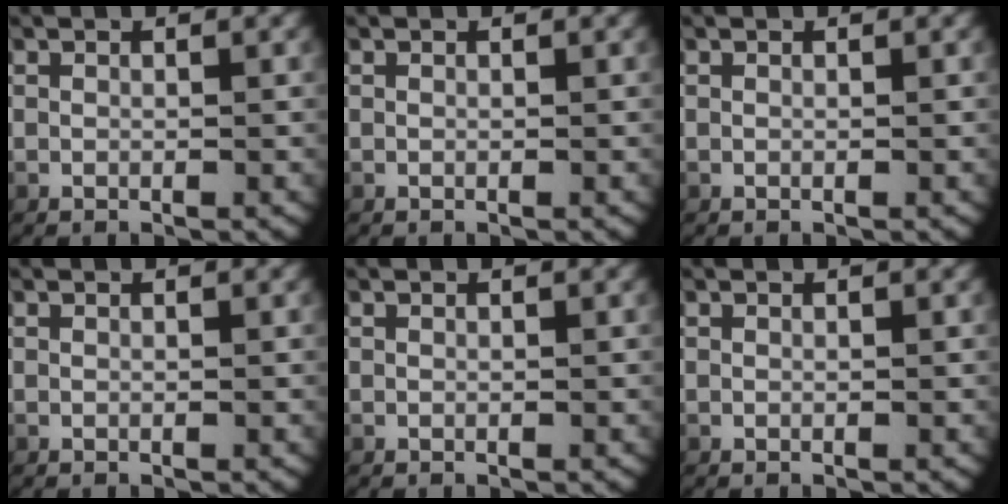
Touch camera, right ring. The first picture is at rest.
{"total": 0.0}
{"total": 0.0}
{"total": 0.0}
{"total": 0.0}
{"total": 0.0}